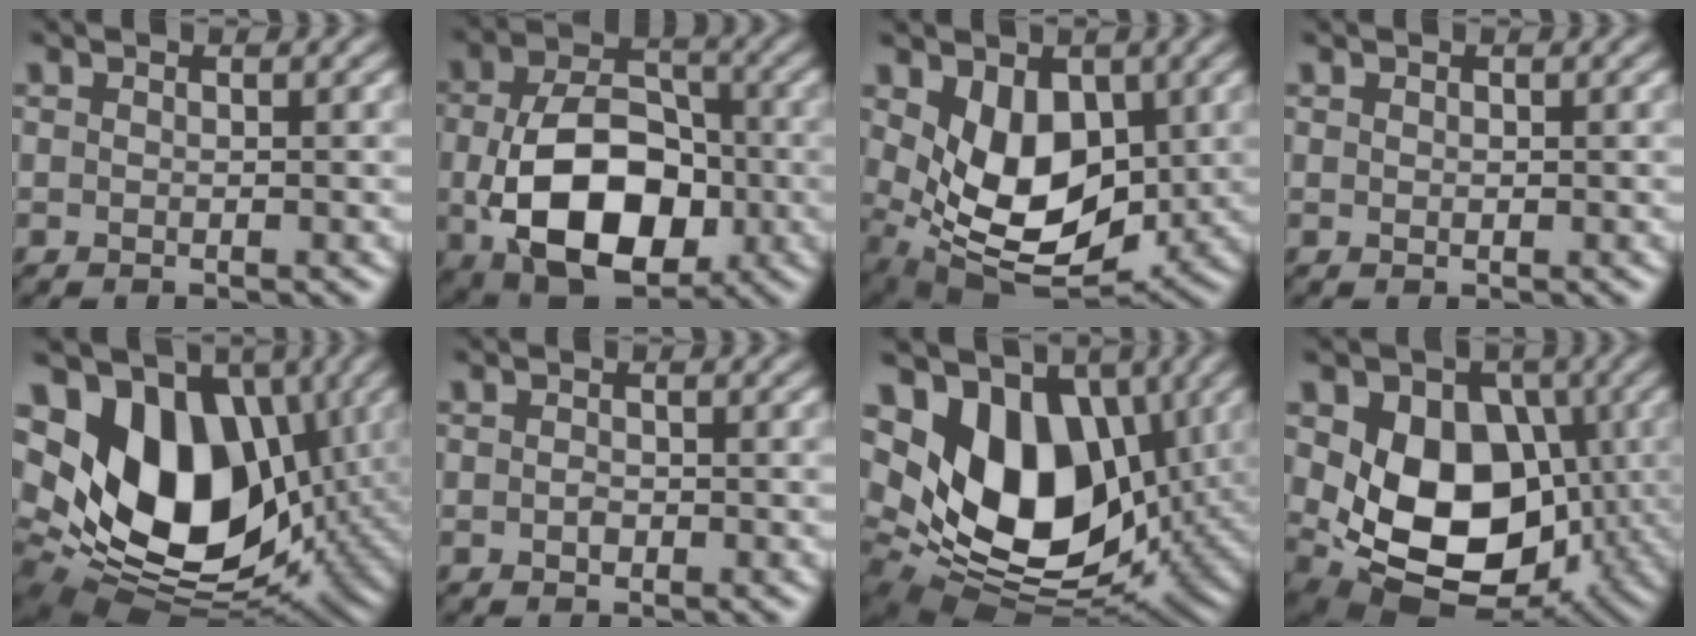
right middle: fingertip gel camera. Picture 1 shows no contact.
{"total": 11.5, "force": [-1.8, 7.4, 8.6], "torque": [-0.161, -0.015, -0.024]}
{"total": 8.3, "force": [0.9, 5.4, 6.3], "torque": [-0.110, -0.021, 0.022]}
{"total": 0.0}
{"total": 14.1, "force": [3.2, 9.7, 9.7], "torque": [-0.163, -0.001, 0.051]}
{"total": 0.9, "force": [-0.2, 0.6, 0.6], "torque": [-0.012, -0.001, -0.005]}
{"total": 12.6, "force": [3.4, 8.5, 8.6], "torque": [-0.140, -0.007, 0.051]}
{"total": 12.2, "force": [-0.2, 8.9, 8.4], "torque": [-0.118, -0.018, -0.008]}